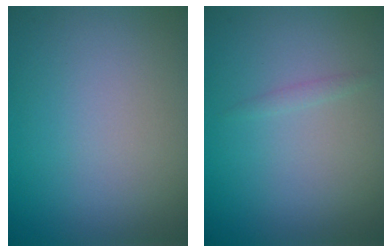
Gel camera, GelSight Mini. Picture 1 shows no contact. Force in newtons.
{"total": 0.6, "press": 0.6, "slide": 0.0}